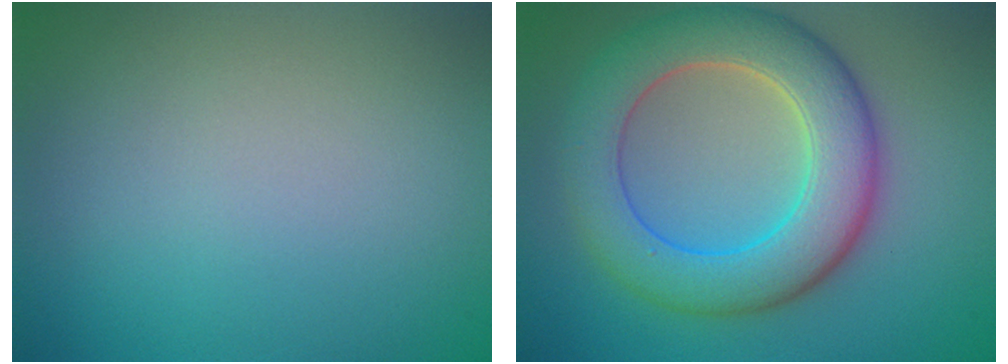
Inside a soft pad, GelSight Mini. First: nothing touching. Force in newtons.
{"total": 8.3, "press": 8.3, "slide": 0.2}